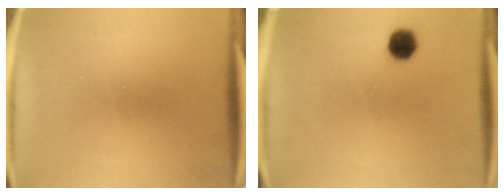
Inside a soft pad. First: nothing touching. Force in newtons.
{"total": 4.7}